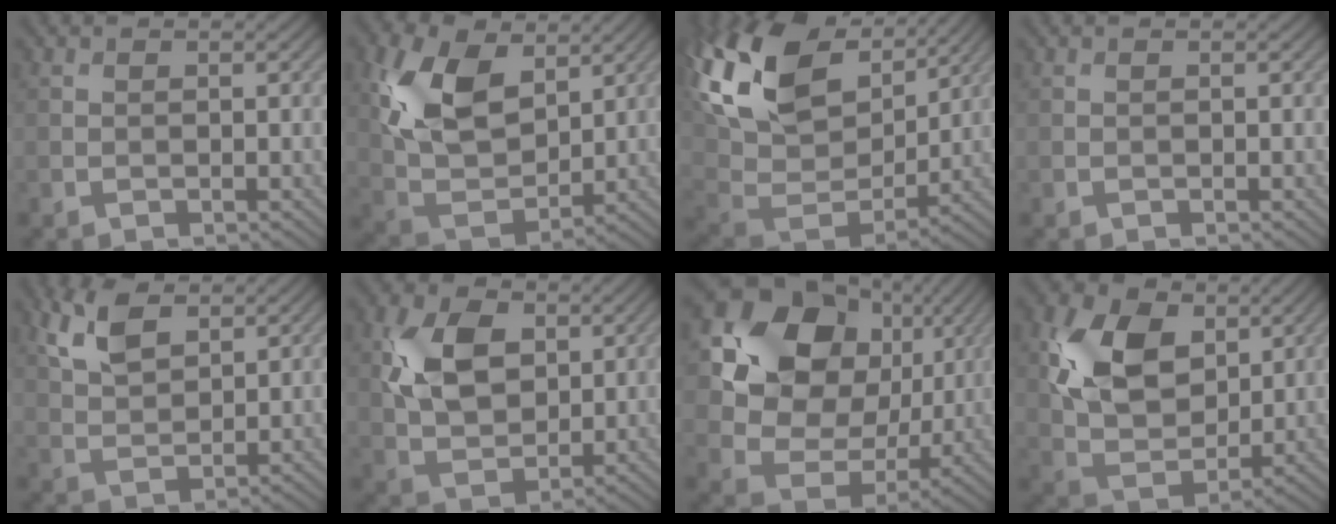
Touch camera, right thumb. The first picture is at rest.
{"total": 11.9, "force": [4.6, 7.0, 8.3], "torque": [-0.195, 0.008, 0.090]}
{"total": 18.9, "force": [9.9, 10.8, 11.9], "torque": [-0.290, 0.042, 0.183]}
{"total": 0.0}
{"total": 6.0, "force": [3.5, 2.8, 4.0], "torque": [-0.099, 0.005, 0.074]}
{"total": 9.2, "force": [2.5, 6.0, 6.5], "torque": [-0.151, 0.008, 0.047]}
{"total": 15.7, "force": [5.3, 12.4, 8.2], "torque": [-0.189, 0.018, 0.098]}
{"total": 11.6, "force": [3.8, 7.7, 7.8], "torque": [-0.179, 0.006, 0.069]}